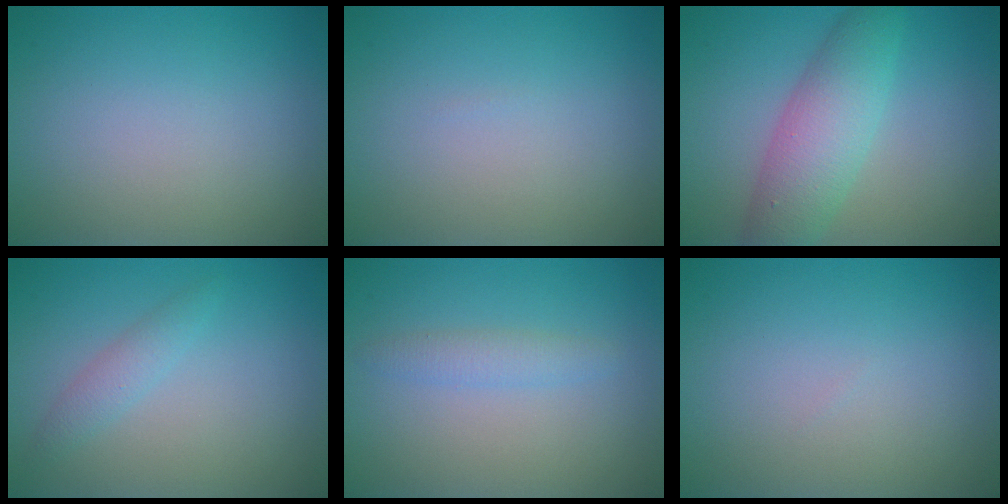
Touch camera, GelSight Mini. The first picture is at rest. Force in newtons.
{"total": 0.0}
{"total": 5.4, "press": 5.4, "slide": 0.1}
{"total": 1.5, "press": 1.5, "slide": 0.0}
{"total": 1.6, "press": 1.6, "slide": 0.1}
{"total": 0.0}